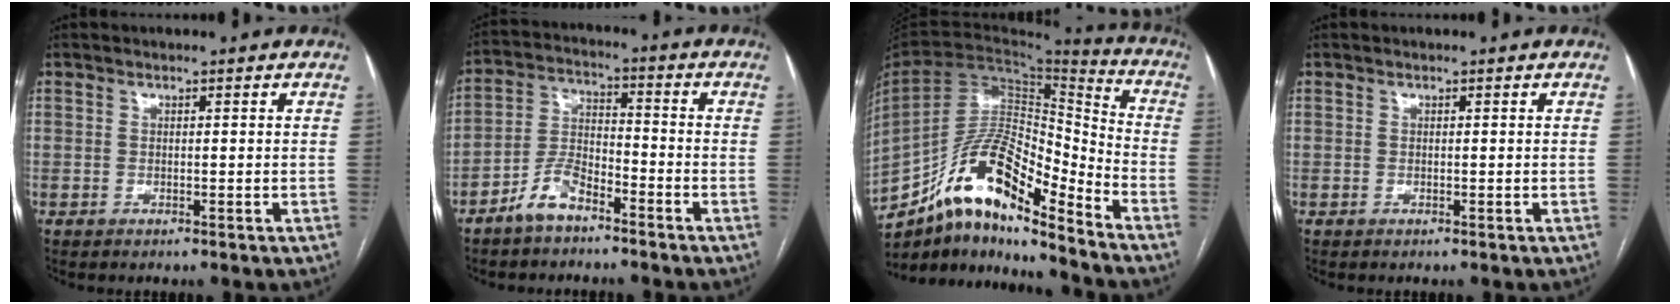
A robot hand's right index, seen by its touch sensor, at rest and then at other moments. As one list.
[{"total": 6.7, "force": [-4.8, 2.8, 3.8], "torque": [-0.084, 0.009, -0.096]}, {"total": 17.3, "force": [-12.1, 4.3, 11.6], "torque": [-0.206, 0.037, -0.212]}, {"total": 0.0}]